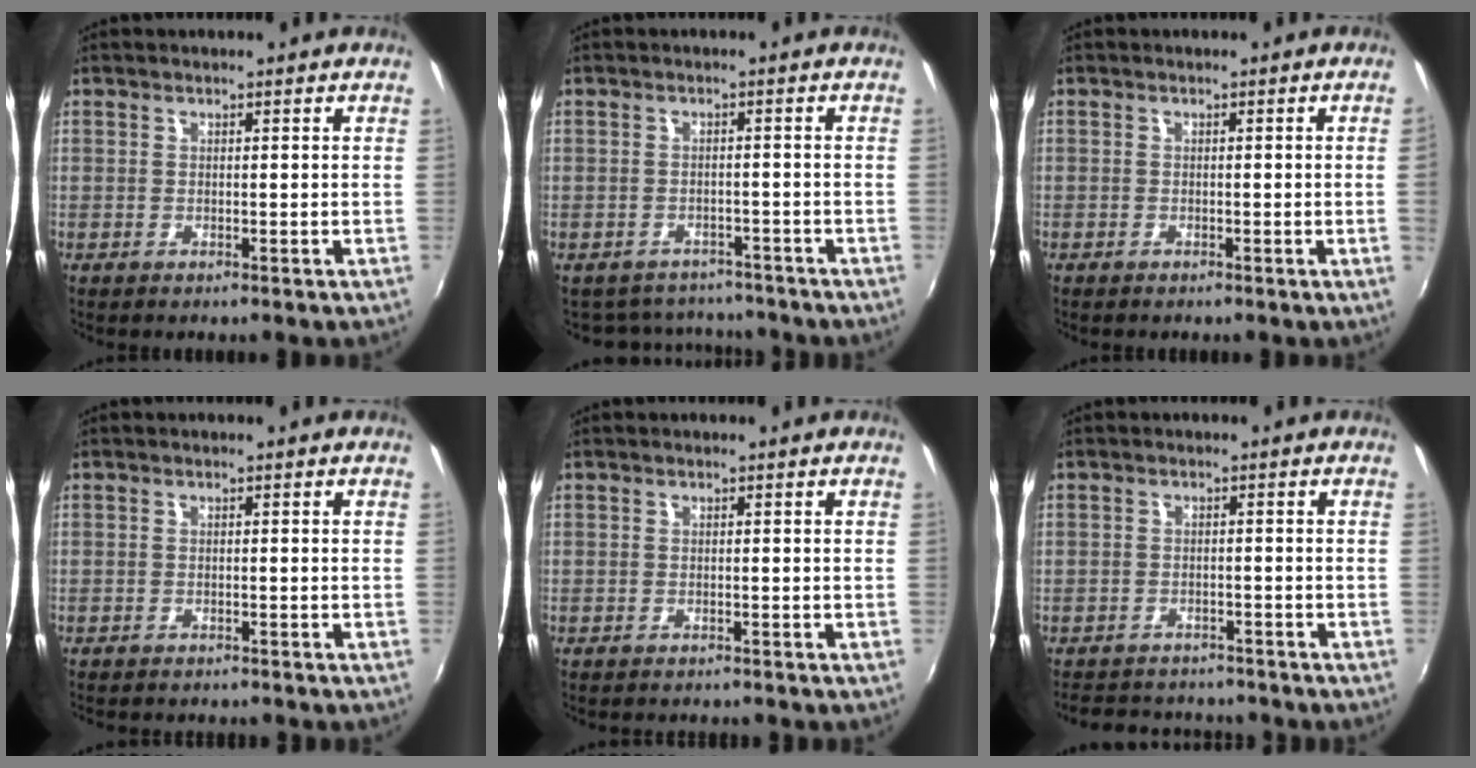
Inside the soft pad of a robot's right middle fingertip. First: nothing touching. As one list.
[{"total": 8.8, "force": [-7.9, 3.6, 1.6], "torque": [-0.044, 0.006, -0.106]}, {"total": 0.9, "force": [-0.1, -0.6, 0.7], "torque": [-0.006, -0.005, -0.003]}, {"total": 2.9, "force": [-2.7, 0.7, 0.9], "torque": [-0.025, -0.013, -0.041]}, {"total": 1.4, "force": [-1.4, 0.4, 0.2], "torque": [-0.009, -0.009, -0.021]}, {"total": 8.3, "force": [-7.2, 3.7, 1.8], "torque": [-0.051, 0.017, -0.105]}]